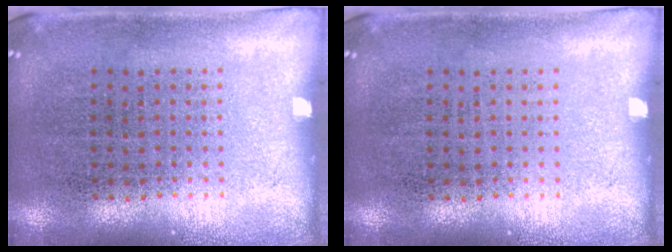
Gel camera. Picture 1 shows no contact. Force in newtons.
{"total": 0.0}